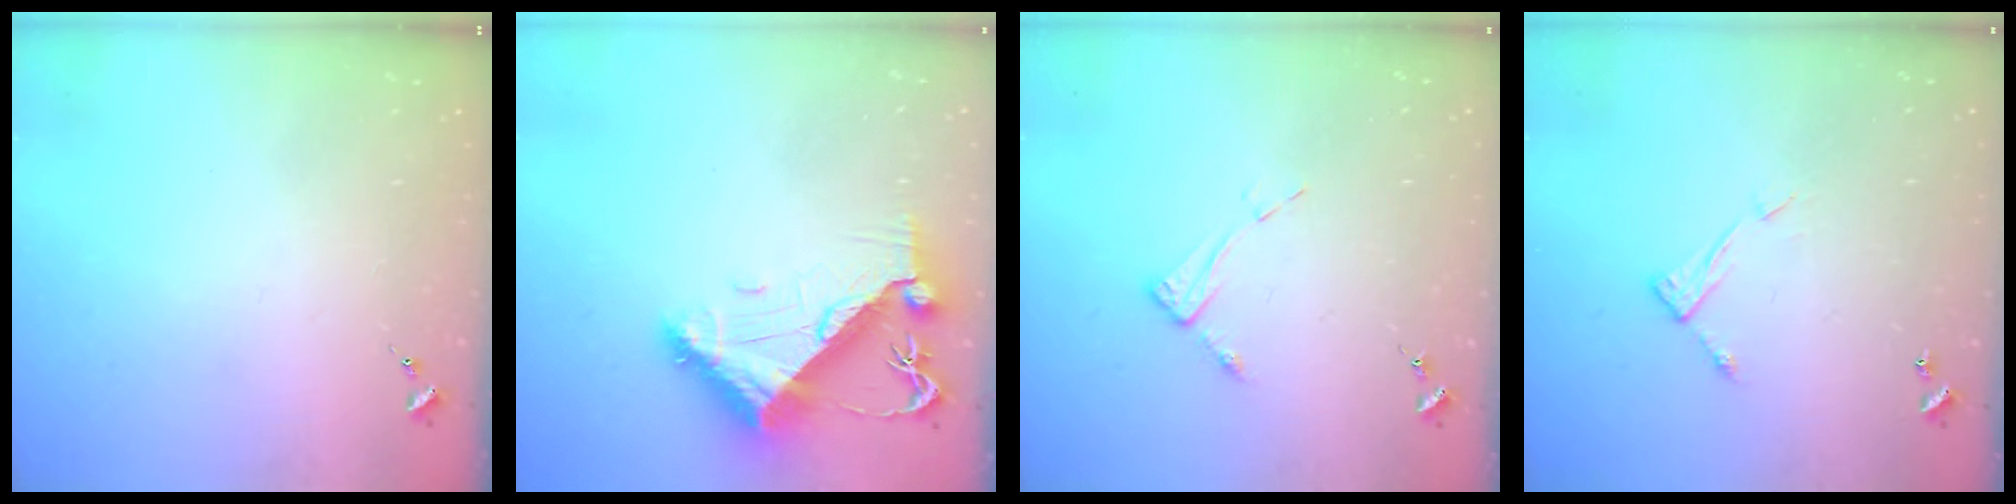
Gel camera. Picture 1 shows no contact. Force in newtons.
{"total": 10.5, "press": 10.4, "slide": 1.3}
{"total": 5.3, "press": 5.2, "slide": 0.1}
{"total": 6.4, "press": 6.4, "slide": 0.3}